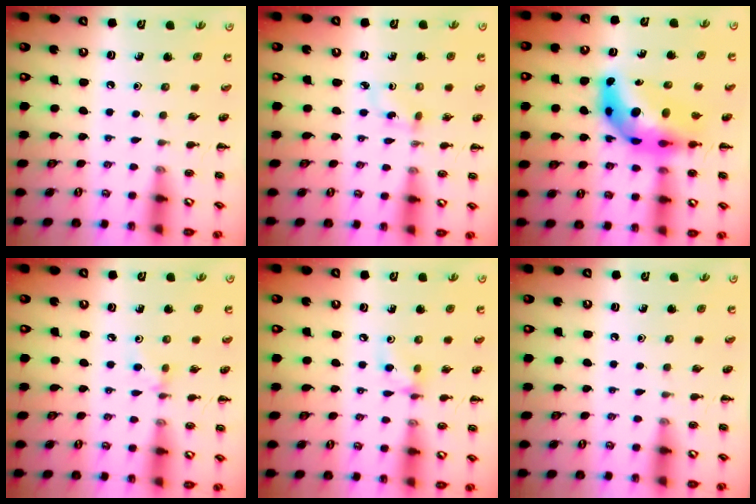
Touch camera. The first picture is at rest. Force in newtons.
{"total": 3.3, "press": 3.0, "slide": 1.4}
{"total": 11.3, "press": 10.8, "slide": 3.4}
{"total": 3.4, "press": 3.2, "slide": 1.2}
{"total": 5.7, "press": 5.6, "slide": 0.5}
{"total": 0.0}